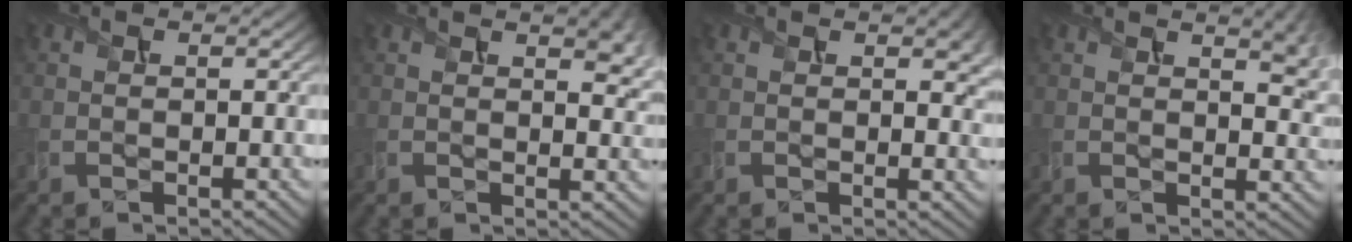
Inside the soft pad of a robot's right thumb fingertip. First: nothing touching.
{"total": 6.5, "force": [2.7, 2.7, 5.2], "torque": [-0.076, 0.002, 0.047]}
{"total": 4.6, "force": [1.3, 2.1, 3.9], "torque": [-0.060, -0.002, 0.023]}
{"total": 7.1, "force": [3.2, 2.8, 5.7], "torque": [-0.081, 0.005, 0.055]}